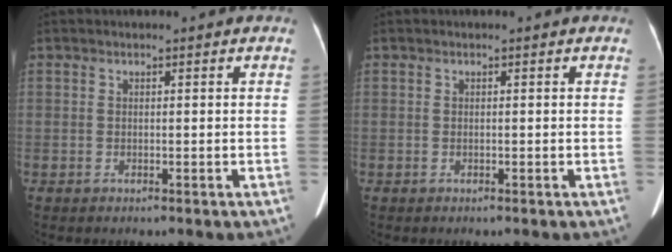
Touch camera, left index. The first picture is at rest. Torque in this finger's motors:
{"motor_torque": [0.02, 0.02, 0.01, 0.01]}